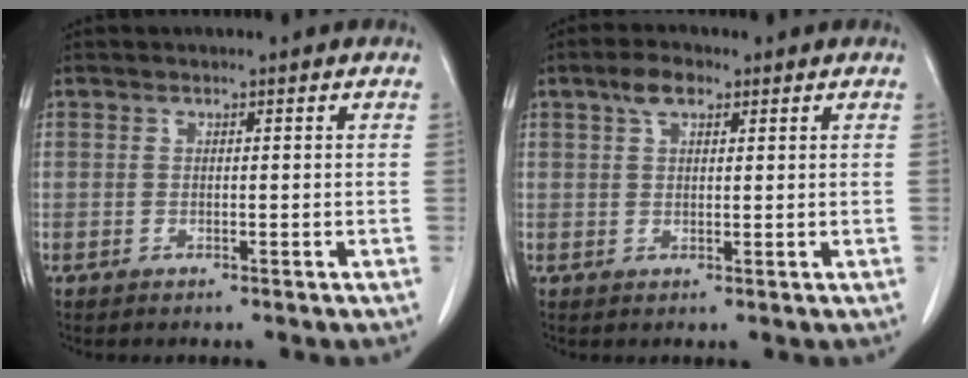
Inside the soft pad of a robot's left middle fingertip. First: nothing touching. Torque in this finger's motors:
{"motor_torque": [0.73, -0.47, -0.02, -0.01]}